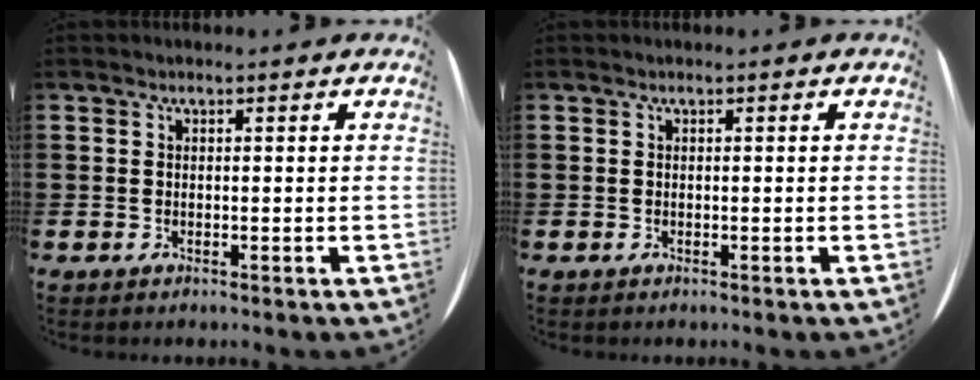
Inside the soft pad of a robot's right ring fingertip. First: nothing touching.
{"total": 0.0}